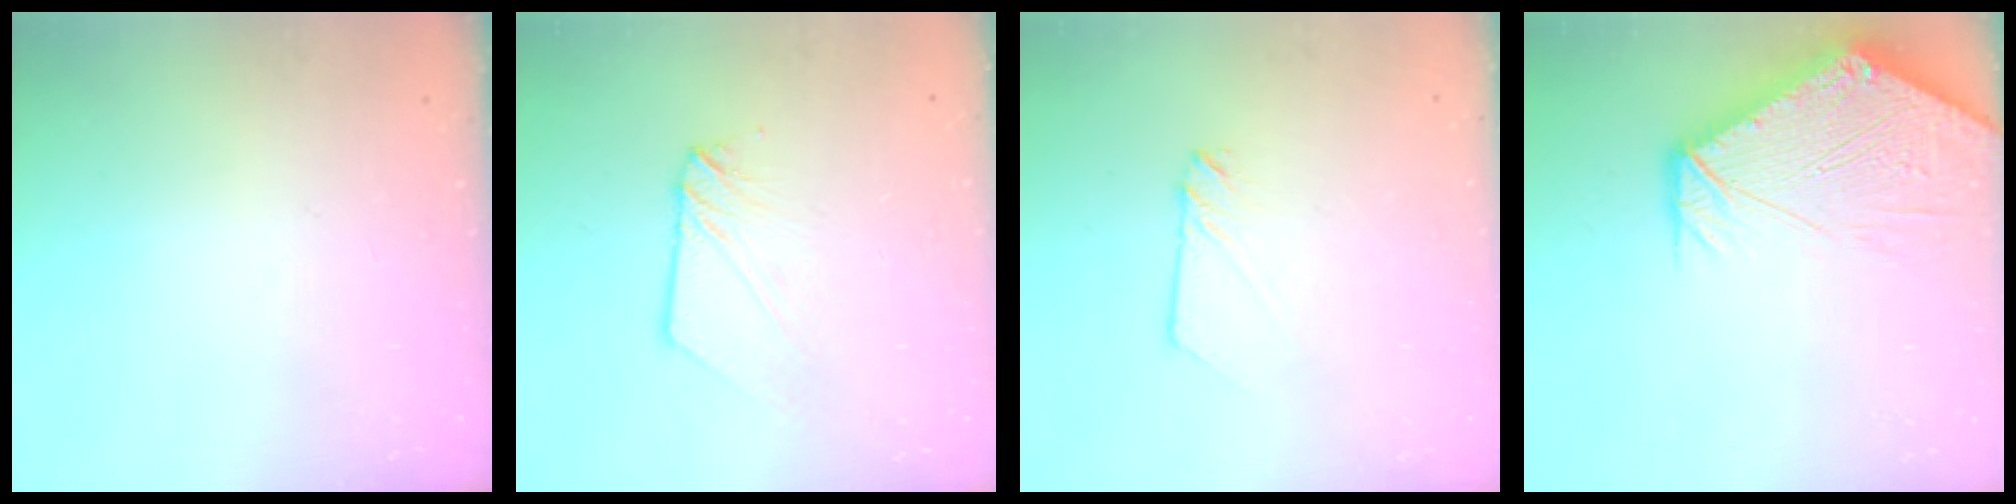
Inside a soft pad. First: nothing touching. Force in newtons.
{"total": 3.6, "press": 3.6, "slide": 0.3}
{"total": 2.4, "press": 2.4, "slide": 0.2}
{"total": 17.6, "press": 17.4, "slide": 2.3}